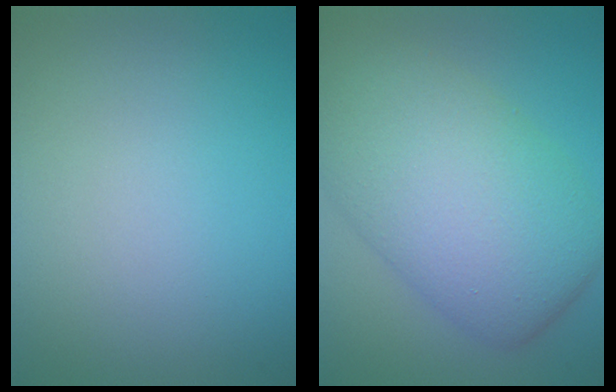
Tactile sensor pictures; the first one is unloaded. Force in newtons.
{"total": 10.6, "press": 10.6, "slide": 0.4}